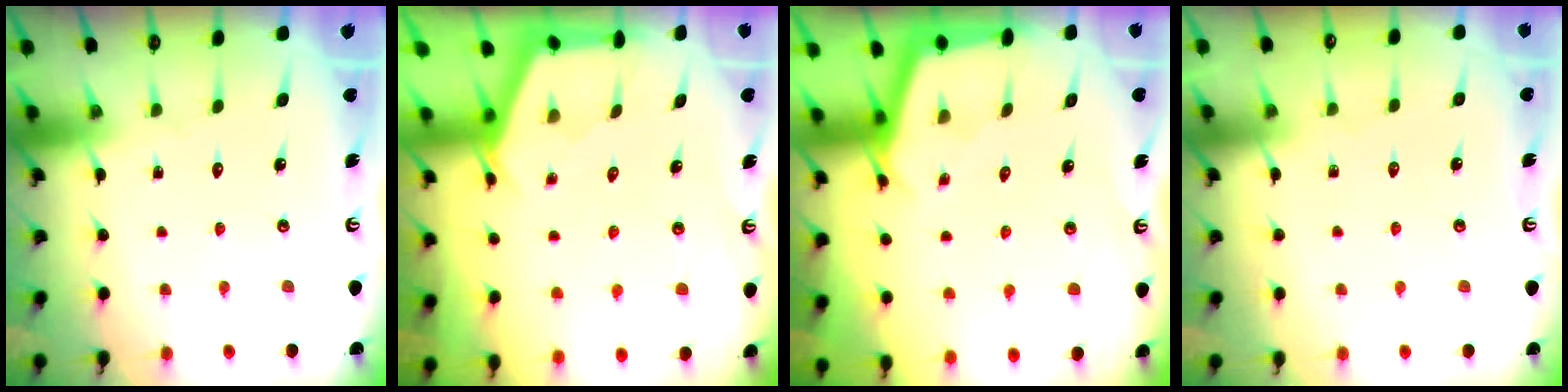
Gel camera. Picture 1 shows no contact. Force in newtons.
{"total": 2.9, "press": 2.9, "slide": 0.3}
{"total": 2.8, "press": 2.8, "slide": 0.3}
{"total": 1.7, "press": 1.7, "slide": 0.4}